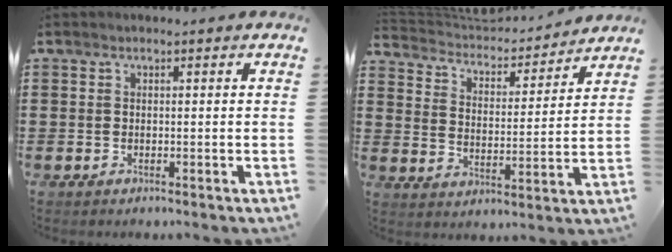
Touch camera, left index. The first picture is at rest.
{"total": 3.5, "force": [3.4, 1.0, 0.2], "torque": [-0.029, -0.030, 0.050]}